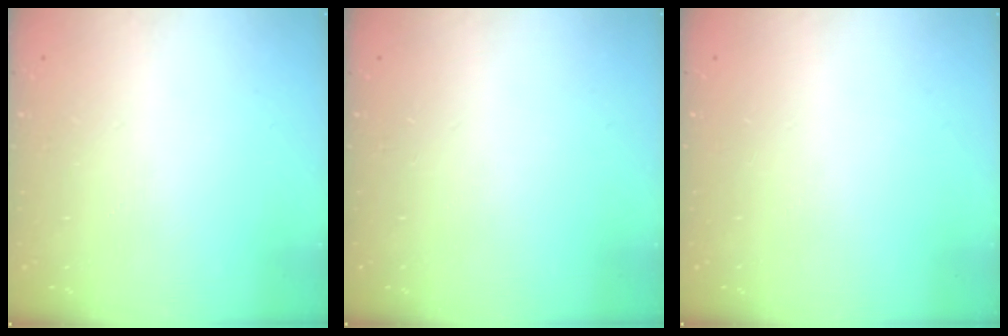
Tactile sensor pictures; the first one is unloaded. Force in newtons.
{"total": 0.0}
{"total": 0.0}